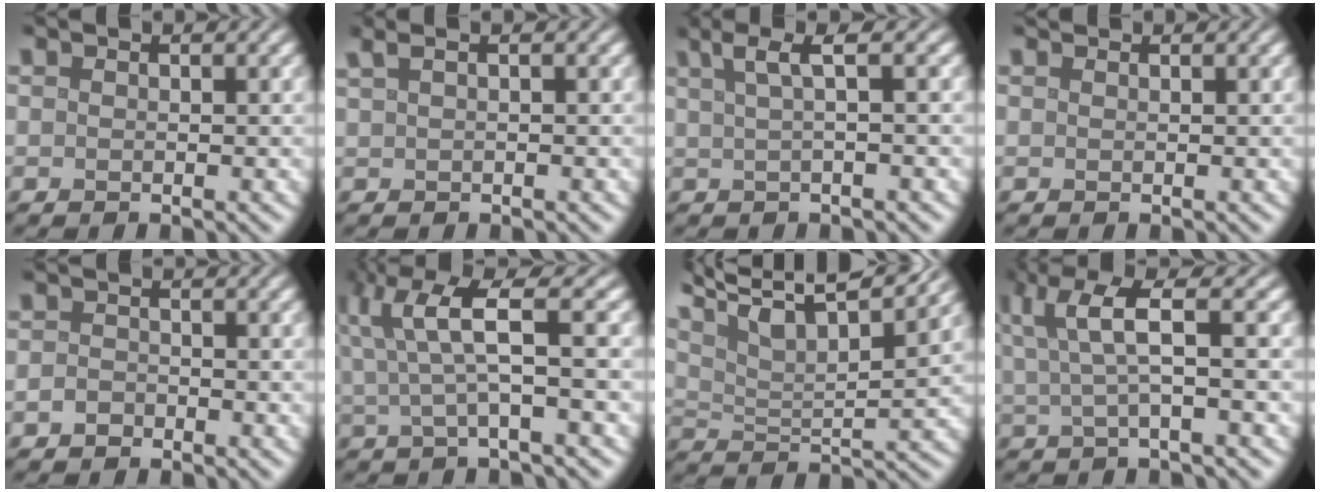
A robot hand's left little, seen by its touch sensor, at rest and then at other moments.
{"total": 2.3, "force": [1.2, 0.9, 1.8], "torque": [-0.029, 0.008, 0.011]}
{"total": 3.6, "force": [1.5, 0.7, 3.2], "torque": [-0.045, 0.012, 0.025]}
{"total": 0.7, "force": [0.7, 0.1, 0.1], "torque": [-0.007, -0.003, 0.008]}
{"total": 1.2, "force": [-0.8, 0.7, 0.3], "torque": [-0.005, 0.003, -0.019]}
{"total": 5.7, "force": [1.6, 0.8, 5.4], "torque": [-0.099, 0.015, 0.026]}
{"total": 12.1, "force": [8.7, 3.3, 7.7], "torque": [-0.143, 0.024, 0.114]}
{"total": 5.1, "force": [1.5, 0.8, 4.8], "torque": [-0.086, 0.015, 0.025]}